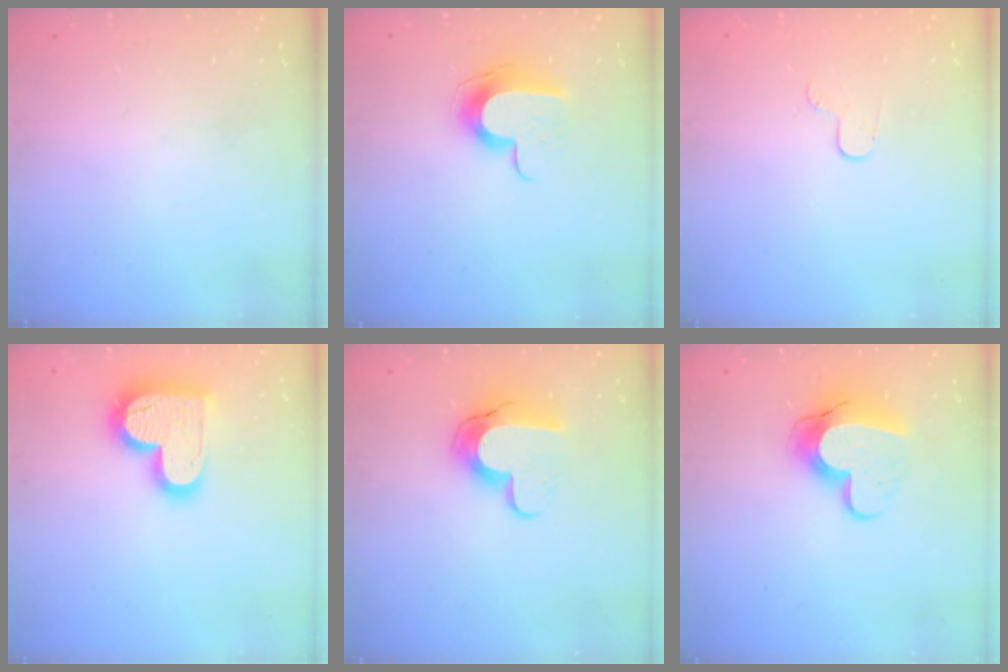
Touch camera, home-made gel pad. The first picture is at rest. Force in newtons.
{"total": 10.2, "press": 10.2, "slide": 0.6}
{"total": 3.5, "press": 3.5, "slide": 0.4}
{"total": 16.9, "press": 16.9, "slide": 1.3}
{"total": 12.7, "press": 12.7, "slide": 0.9}
{"total": 13.1, "press": 13.0, "slide": 1.2}